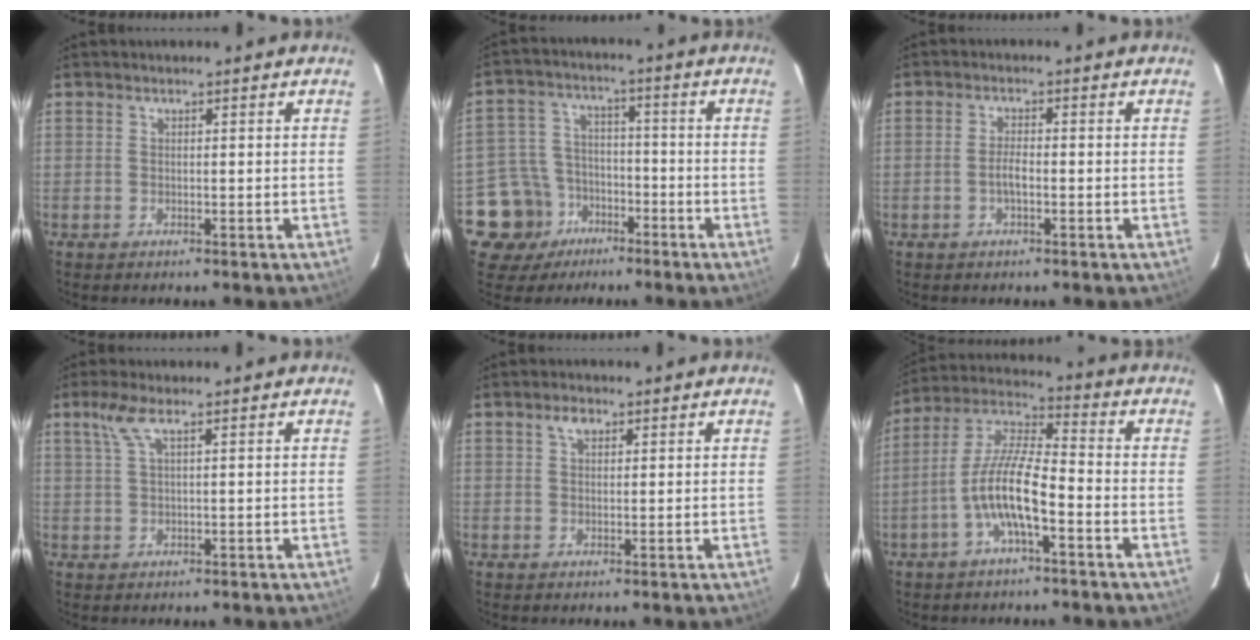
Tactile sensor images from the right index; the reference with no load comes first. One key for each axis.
{"total": 10.8, "fx": -6.0, "fy": 8.8, "fz": 1.8, "tx": -0.071, "ty": 0.029, "tz": -0.088}
{"total": 2.6, "fx": -0.9, "fy": 1.0, "fz": 2.2, "tx": -0.045, "ty": 0.003, "tz": -0.017}
{"total": 3.0, "fx": 1.6, "fy": 0.1, "fz": 2.6, "tx": -0.057, "ty": 0.006, "tz": 0.036}
{"total": 2.1, "fx": 1.0, "fy": 1.3, "fz": 1.3, "tx": -0.022, "ty": 0.008, "tz": 0.019}
{"total": 10.7, "fx": -4.4, "fy": 2.4, "fz": 9.5, "tx": -0.201, "ty": 0.007, "tz": -0.086}